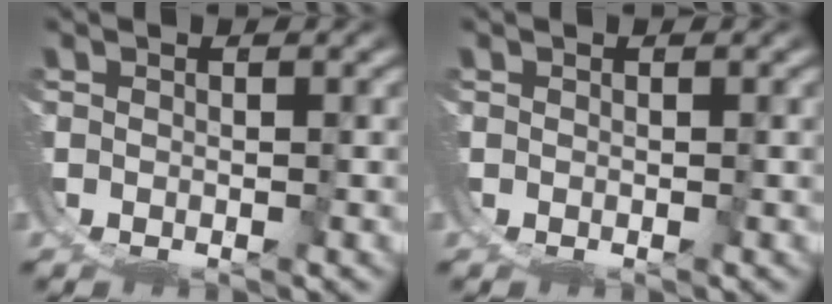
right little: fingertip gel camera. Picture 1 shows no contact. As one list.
[{"total": 0.0}]